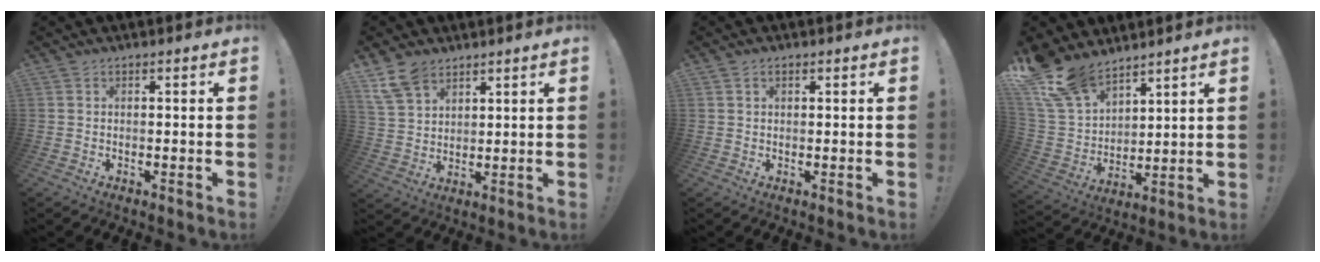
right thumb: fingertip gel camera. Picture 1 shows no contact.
{"total": 10.1, "force": [7.0, 6.1, 4.0], "torque": [-0.086, -0.034, 0.140]}
{"total": 1.0, "force": [0.6, 0.6, 0.5], "torque": [-0.006, 0.001, 0.011]}
{"total": 16.8, "force": [13.0, 8.6, 6.4], "torque": [-0.131, -0.083, 0.250]}